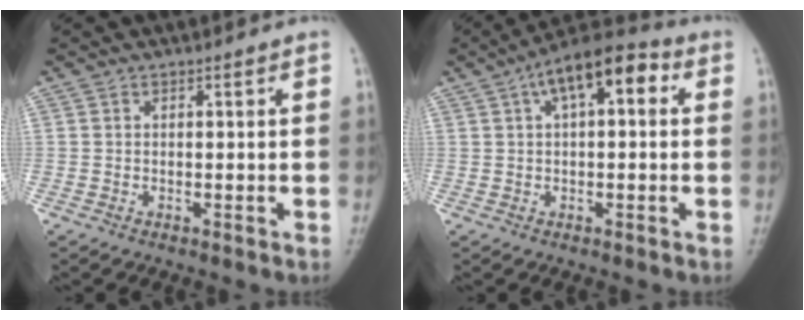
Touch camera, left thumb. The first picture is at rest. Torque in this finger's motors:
{"motor_torque": [2.64, 2.37, 1.21, -0.32, 0.06]}